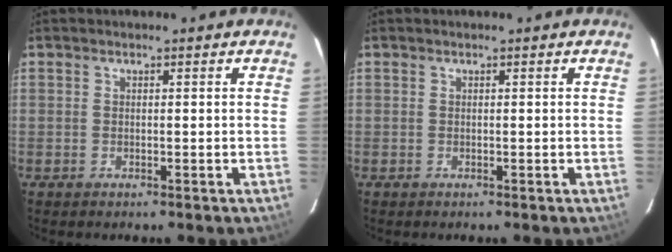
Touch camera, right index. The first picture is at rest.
{"total": 0.0}